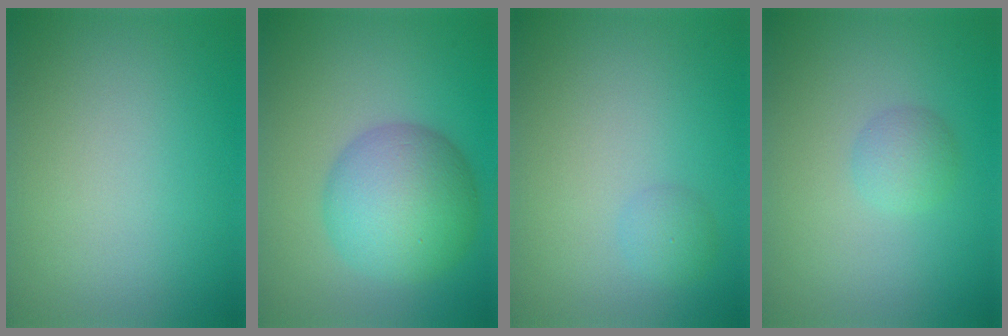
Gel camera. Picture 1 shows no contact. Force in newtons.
{"total": 7.4, "press": 7.4, "slide": 0.1}
{"total": 1.3, "press": 1.2, "slide": 0.1}
{"total": 1.7, "press": 1.7, "slide": 0.0}